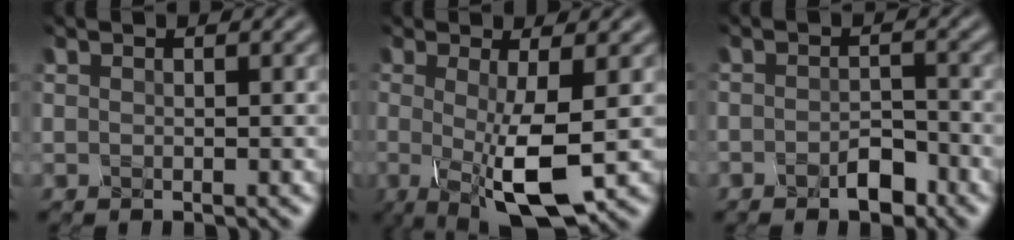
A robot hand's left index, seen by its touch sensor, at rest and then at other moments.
{"total": 6.6, "force": [-1.5, 1.5, 6.3], "torque": [-0.105, -0.009, -0.026]}
{"total": 2.9, "force": [-2.2, 1.3, 1.5], "torque": [-0.026, -0.006, -0.037]}